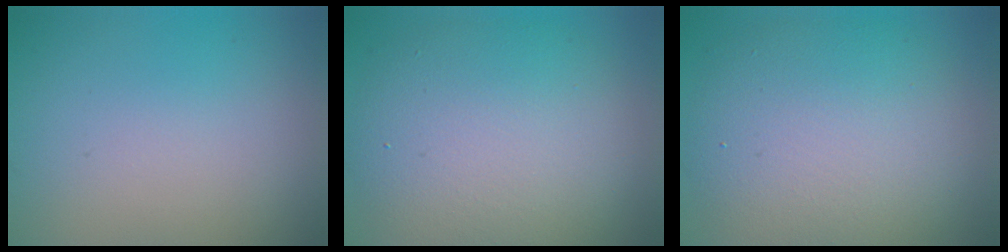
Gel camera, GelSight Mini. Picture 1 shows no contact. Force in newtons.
{"total": 9.4, "press": 9.3, "slide": 0.6}
{"total": 9.3, "press": 9.3, "slide": 1.0}